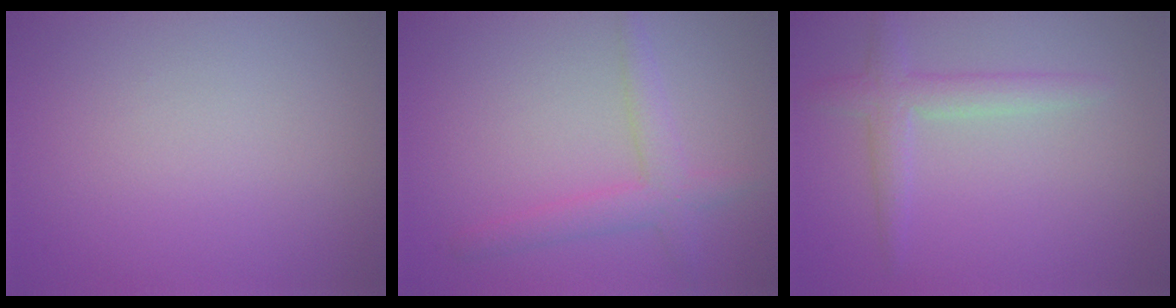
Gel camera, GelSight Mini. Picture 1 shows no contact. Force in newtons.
{"total": 2.8, "press": 2.8, "slide": 0.2}
{"total": 2.5, "press": 2.5, "slide": 0.1}